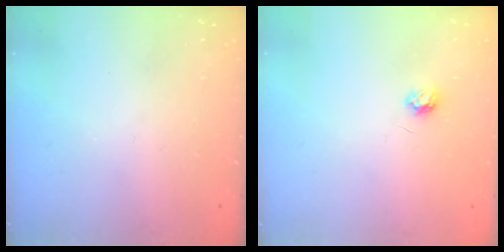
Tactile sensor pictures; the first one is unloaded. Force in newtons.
{"total": 3.5, "press": 3.5, "slide": 0.5}